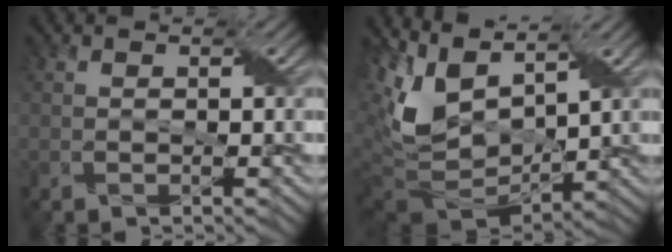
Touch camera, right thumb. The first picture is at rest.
{"total": 12.8, "force": [3.9, 7.4, 9.7], "torque": [-0.237, 0.004, 0.076]}